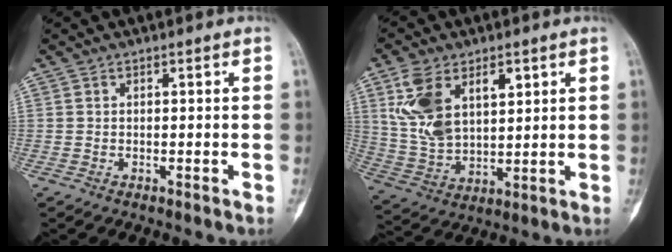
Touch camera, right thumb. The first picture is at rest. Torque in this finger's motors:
{"motor_torque": [-0.31, 0.54, 0.78, 0.77, 0.17]}